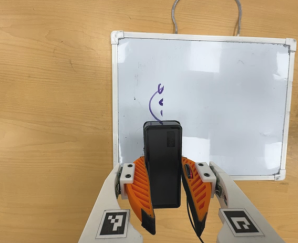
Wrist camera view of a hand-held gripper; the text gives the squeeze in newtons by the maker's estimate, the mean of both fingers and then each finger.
{"total": 9.1, "left": 7.7, "right": 10.4}